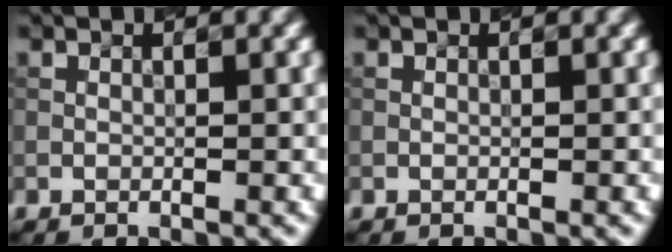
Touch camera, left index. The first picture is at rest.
{"total": 0.0}